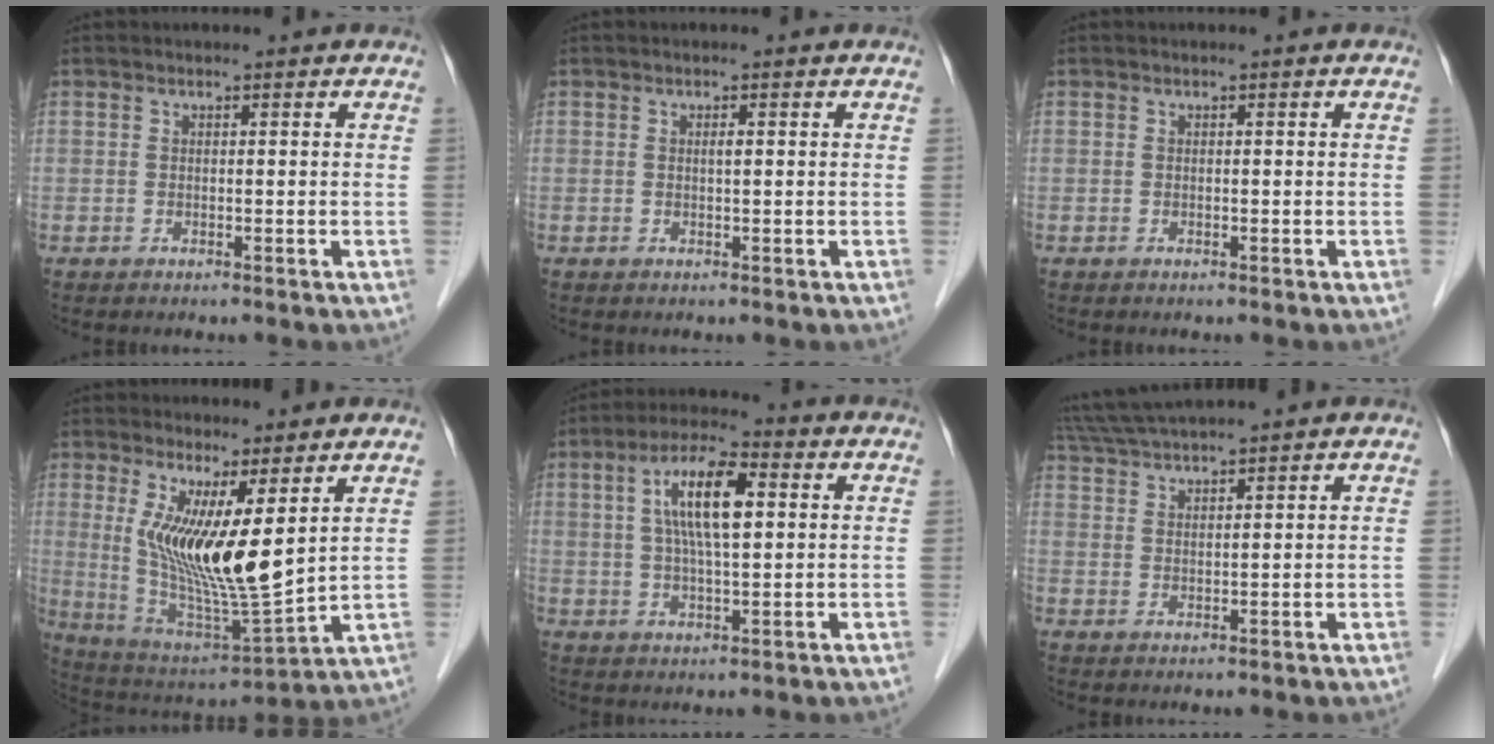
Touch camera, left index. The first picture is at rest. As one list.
[{"total": 0.6, "force": [0.1, 0.0, 0.5], "torque": [-0.009, 0.000, 0.003]}, {"total": 0.0}, {"total": 13.0, "force": [3.8, 1.7, 12.3], "torque": [-0.238, -0.027, 0.079]}, {"total": 9.8, "force": [2.2, 2.3, 9.3], "torque": [-0.176, 0.017, 0.038]}, {"total": 9.9, "force": [9.0, -0.6, 4.2], "torque": [-0.081, 0.036, 0.149]}]